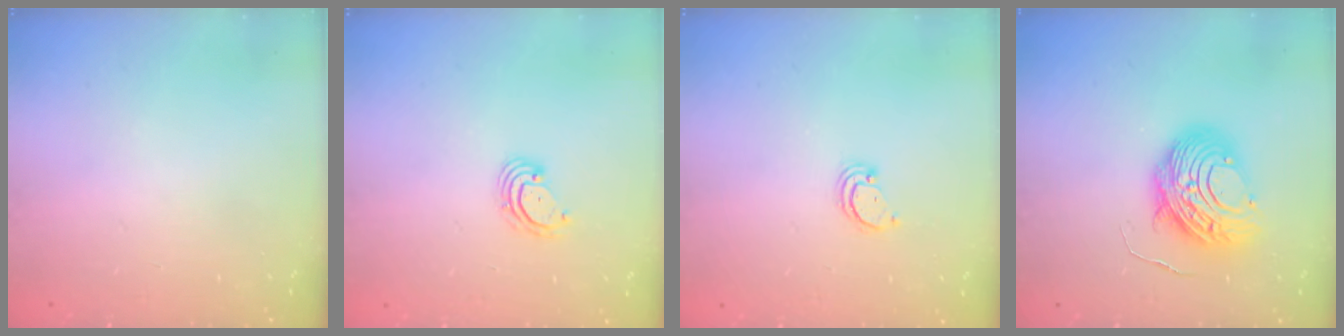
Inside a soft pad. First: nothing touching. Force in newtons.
{"total": 2.9, "press": 2.9, "slide": 0.1}
{"total": 2.1, "press": 2.1, "slide": 0.2}
{"total": 11.3, "press": 11.3, "slide": 1.2}